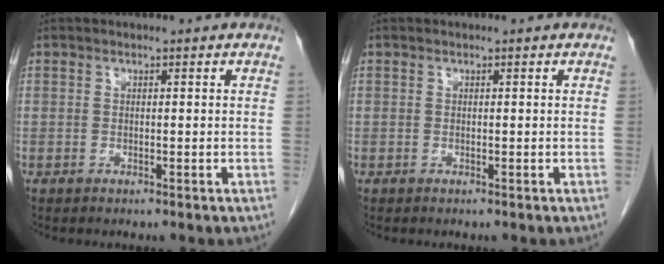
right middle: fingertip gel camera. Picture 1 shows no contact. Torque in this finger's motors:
{"motor_torque": [0.00, 0.00, 0.00, 0.00]}